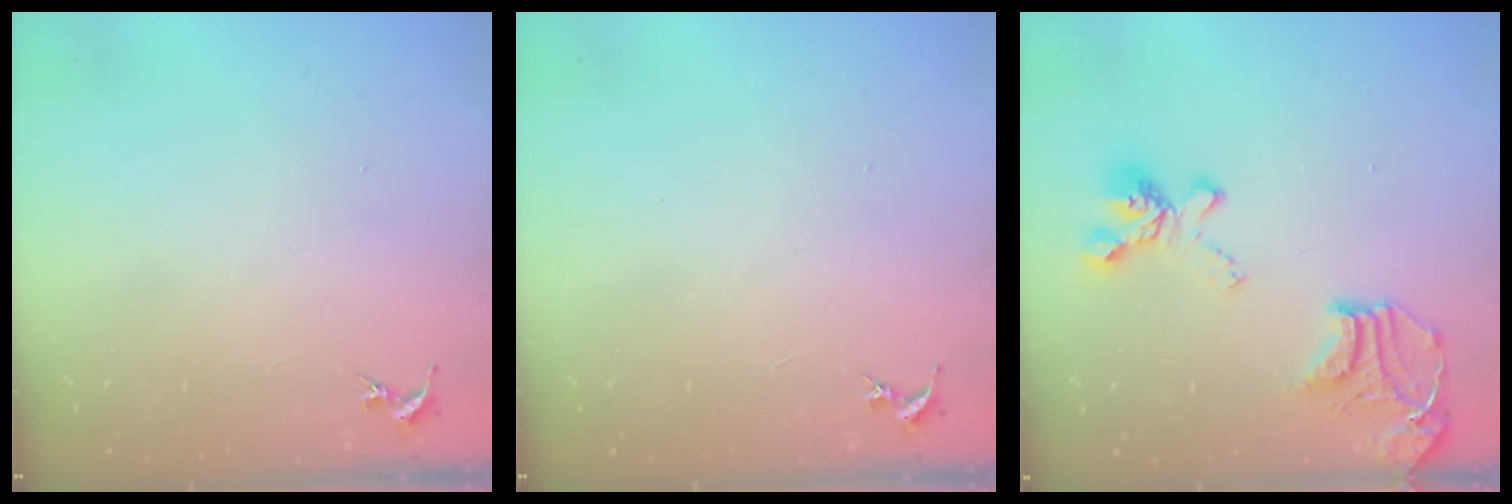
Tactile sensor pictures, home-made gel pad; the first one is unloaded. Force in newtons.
{"total": 0.0}
{"total": 20.2, "press": 20.1, "slide": 2.1}